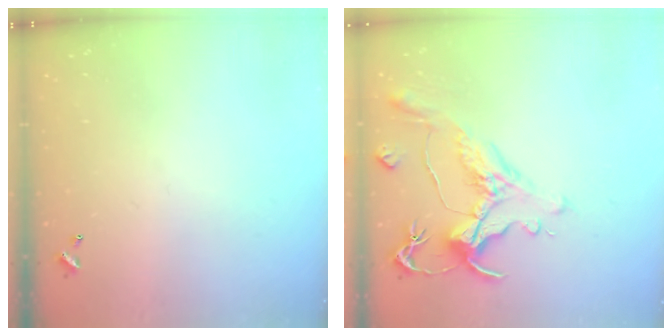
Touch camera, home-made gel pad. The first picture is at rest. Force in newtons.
{"total": 1.7, "press": 0.9, "slide": 1.4}